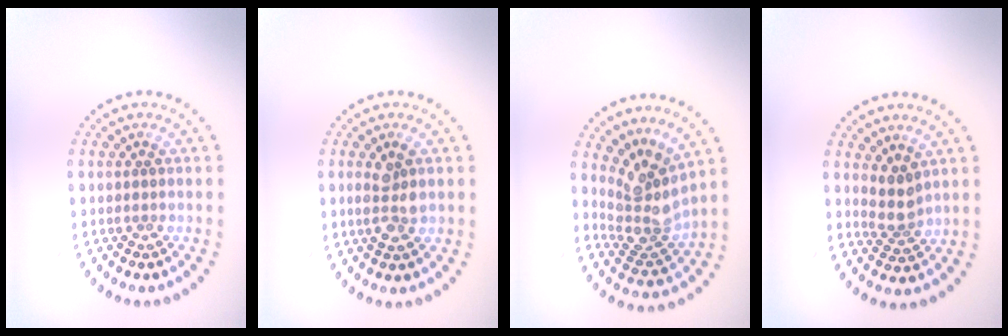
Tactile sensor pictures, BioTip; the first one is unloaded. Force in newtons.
{"total": 2.4, "press": 2.4, "slide": 0.6}
{"total": 4.3, "press": 3.2, "slide": 2.9}
{"total": 2.2, "press": 1.8, "slide": 1.3}